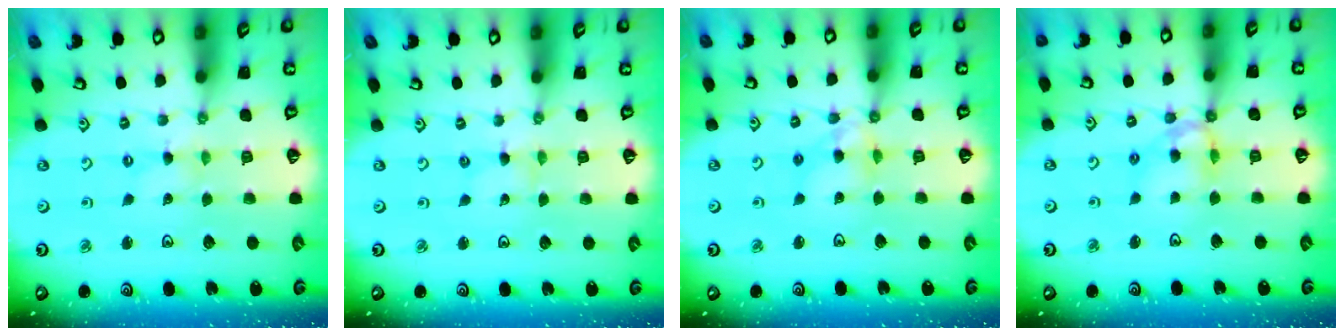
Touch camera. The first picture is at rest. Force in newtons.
{"total": 0.0}
{"total": 8.5, "press": 8.4, "slide": 0.8}
{"total": 10.7, "press": 10.6, "slide": 1.0}